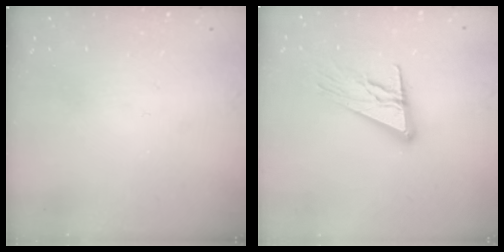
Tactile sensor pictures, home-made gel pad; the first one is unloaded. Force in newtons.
{"total": 13.0, "press": 13.0, "slide": 1.0}